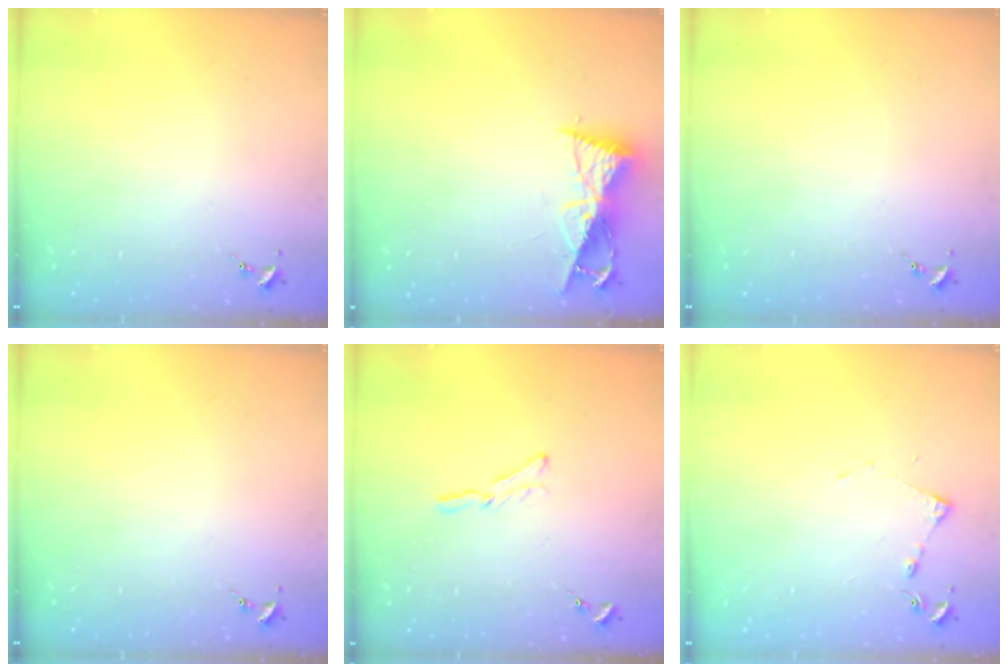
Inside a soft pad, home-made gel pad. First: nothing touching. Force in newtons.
{"total": 8.9, "press": 8.9, "slide": 0.5}
{"total": 0.0}
{"total": 0.0}
{"total": 5.6, "press": 5.6, "slide": 0.5}
{"total": 4.1, "press": 4.1, "slide": 0.5}